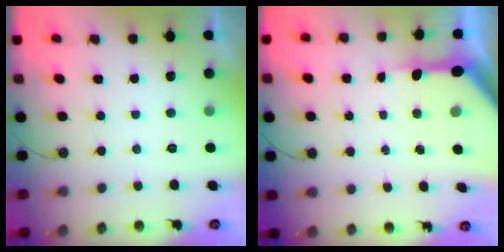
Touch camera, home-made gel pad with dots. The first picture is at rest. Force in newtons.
{"total": 9.1, "press": 9.1, "slide": 1.0}